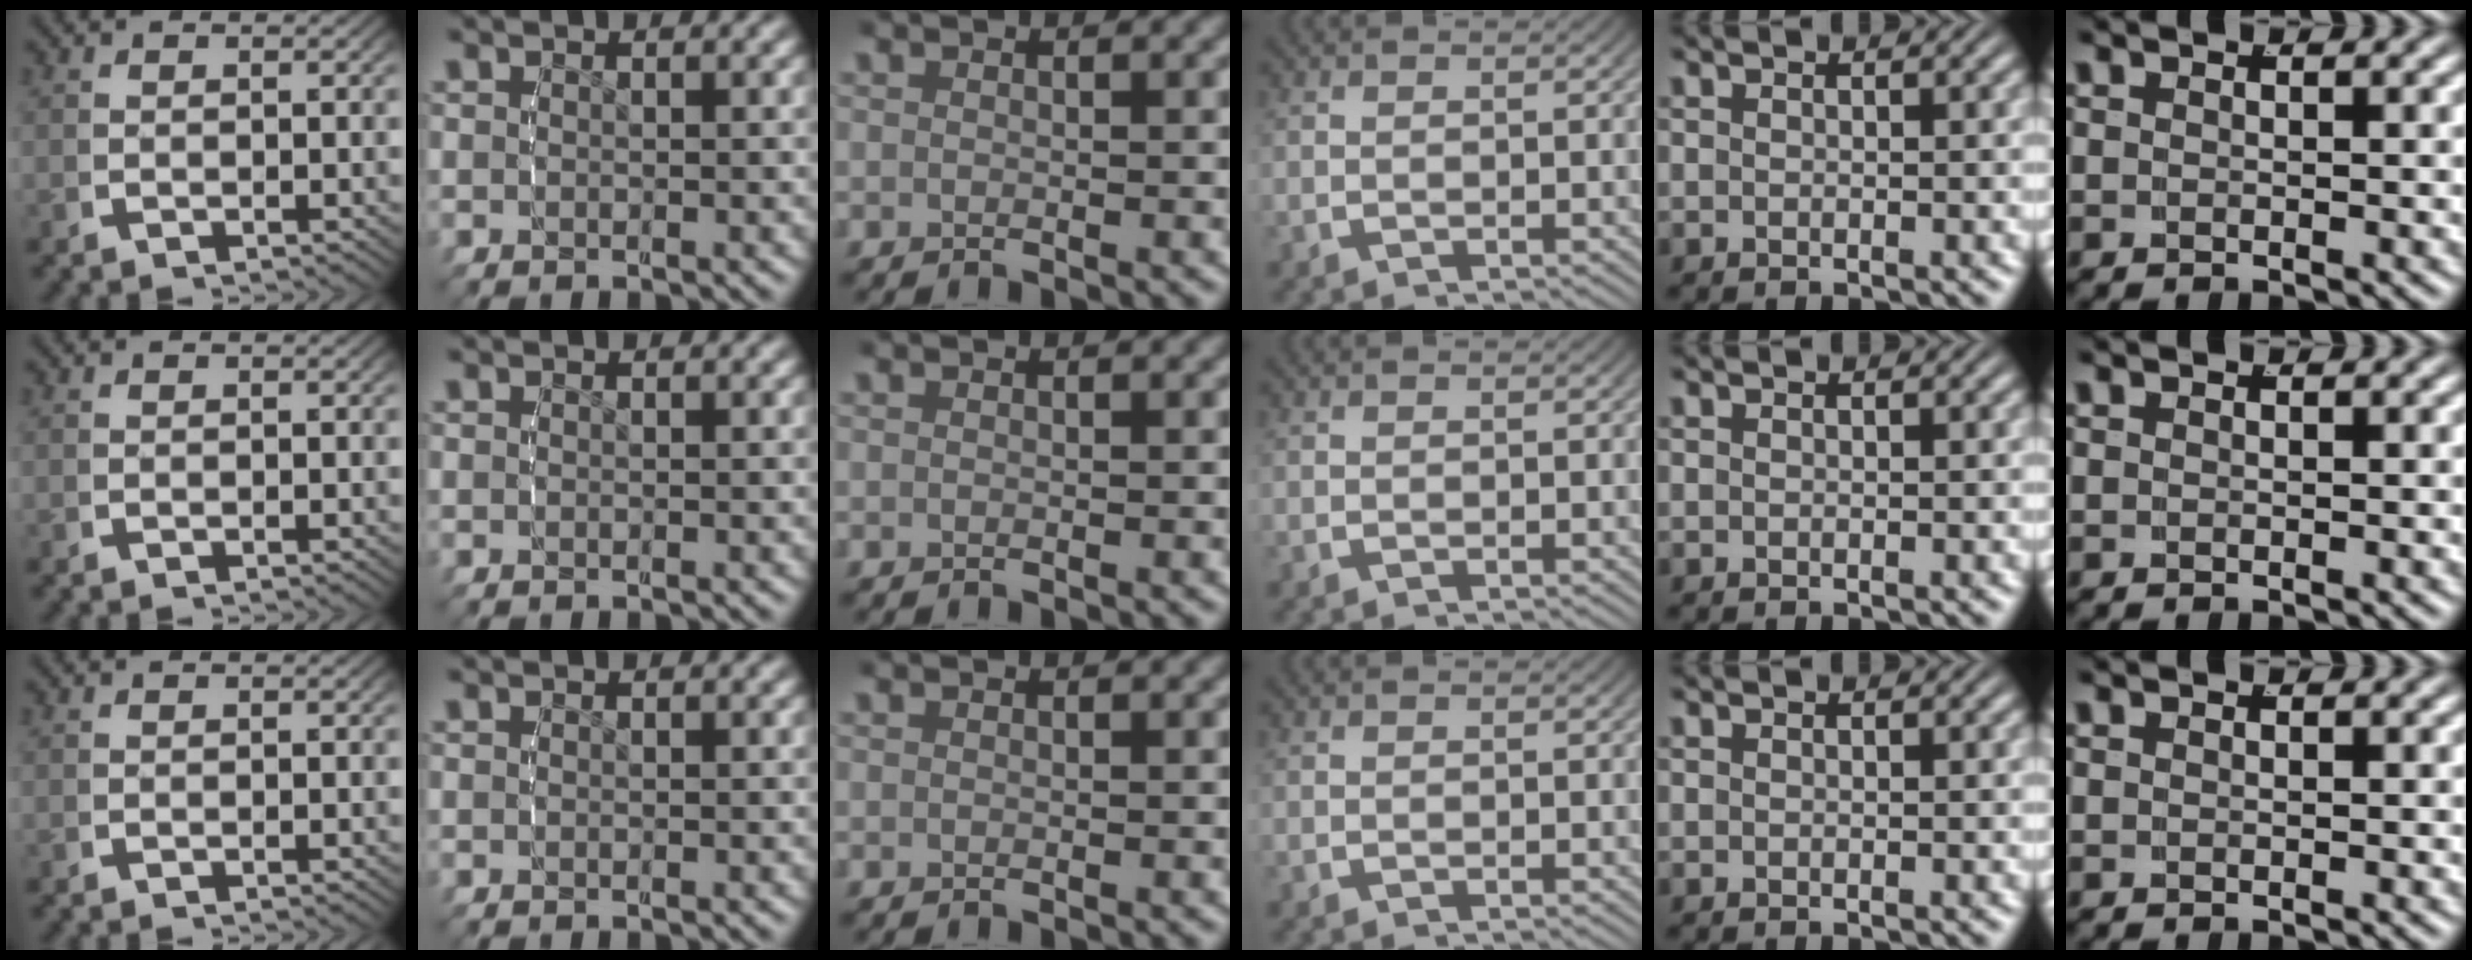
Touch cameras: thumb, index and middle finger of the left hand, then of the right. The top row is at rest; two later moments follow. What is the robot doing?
{"motion": "lift_and_place", "object": "condiment"}